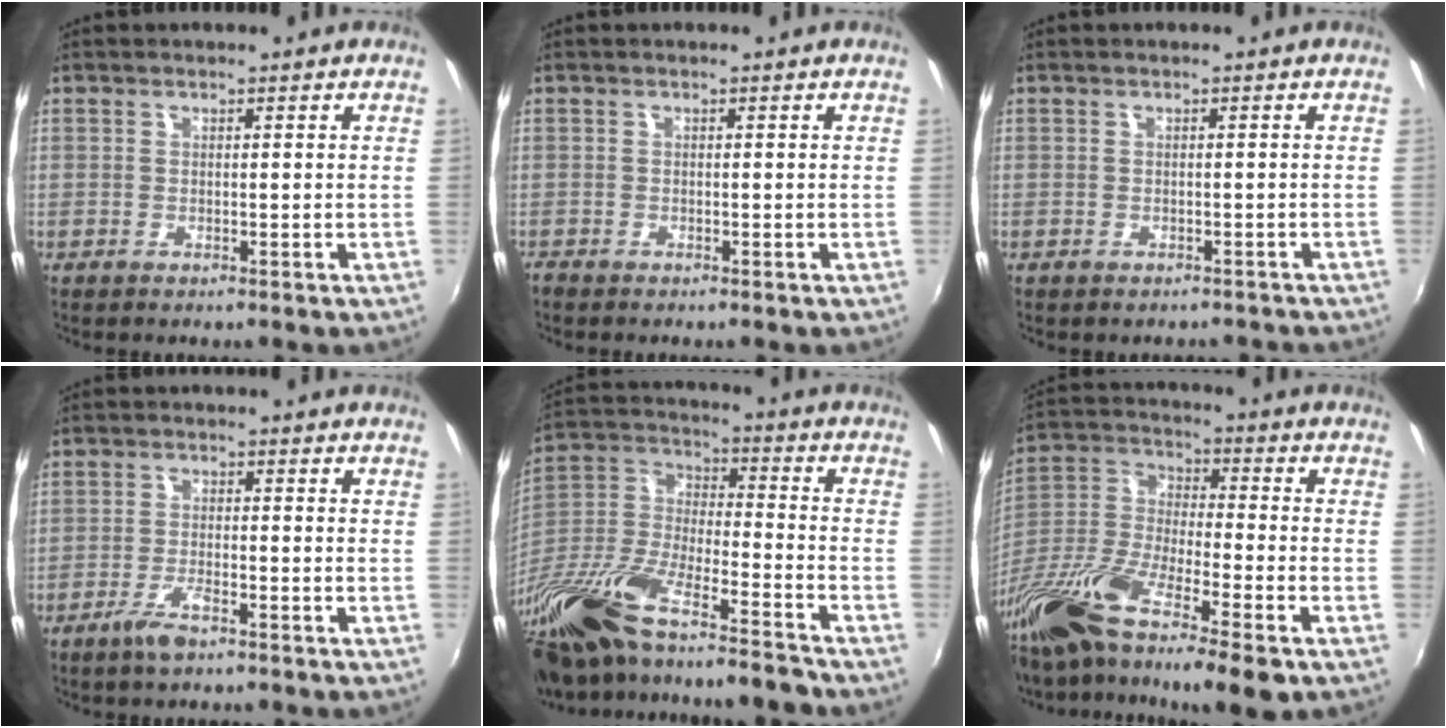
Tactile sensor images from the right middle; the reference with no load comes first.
{"total": 0.9, "force": [-0.8, 0.3, 0.1], "torque": [-0.006, -0.004, -0.019]}
{"total": 2.8, "force": [-2.4, 1.1, 0.7], "torque": [-0.010, -0.008, -0.027]}
{"total": 4.4, "force": [-3.1, 1.0, 3.0], "torque": [-0.073, -0.006, -0.058]}
{"total": 26.1, "force": [-20.0, 5.1, 16.0], "torque": [-0.311, -0.051, -0.352]}
{"total": 22.3, "force": [-14.8, 4.0, 16.2], "torque": [-0.308, -0.046, -0.273]}